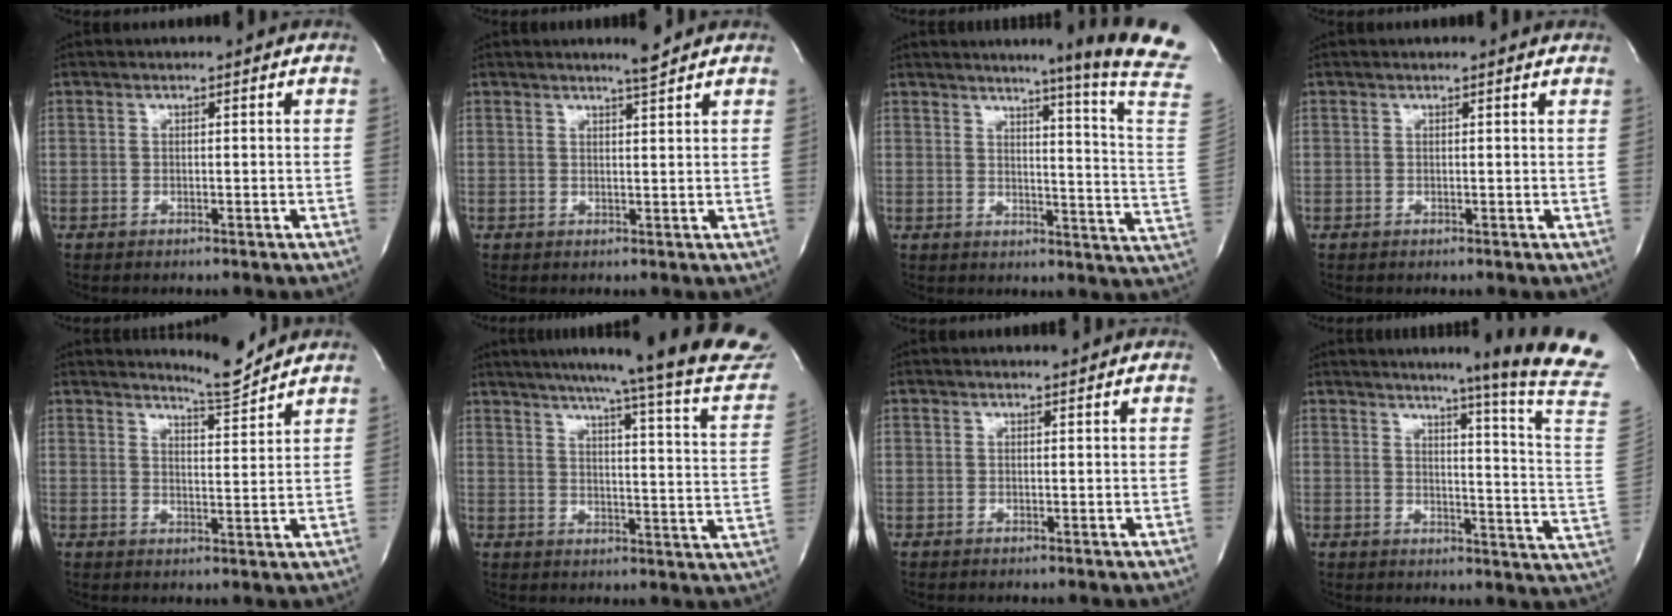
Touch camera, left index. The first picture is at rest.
{"total": 2.1, "force": [1.9, -0.6, 0.8], "torque": [-0.017, -0.009, 0.032]}
{"total": 15.9, "force": [12.8, -3.8, 8.7], "torque": [-0.123, -0.102, 0.141]}
{"total": 2.2, "force": [2.1, 0.0, 0.5], "torque": [-0.015, 0.005, 0.018]}
{"total": 4.5, "force": [4.4, -0.7, 0.3], "torque": [-0.017, -0.026, 0.070]}
{"total": 27.9, "force": [24.7, 0.1, 12.9], "torque": [-0.192, -0.083, 0.291]}
{"total": 0.8, "force": [0.8, -0.1, 0.0], "torque": [-0.008, -0.004, 0.013]}
{"total": 18.1, "force": [14.8, -3.8, 9.8], "torque": [-0.140, -0.107, 0.169]}